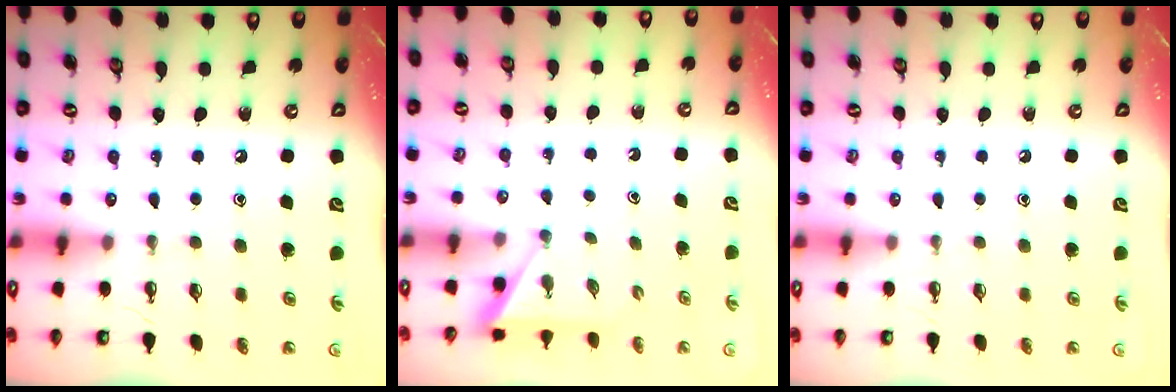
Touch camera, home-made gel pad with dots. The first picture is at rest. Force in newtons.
{"total": 2.2, "press": 2.2, "slide": 0.2}
{"total": 0.0}